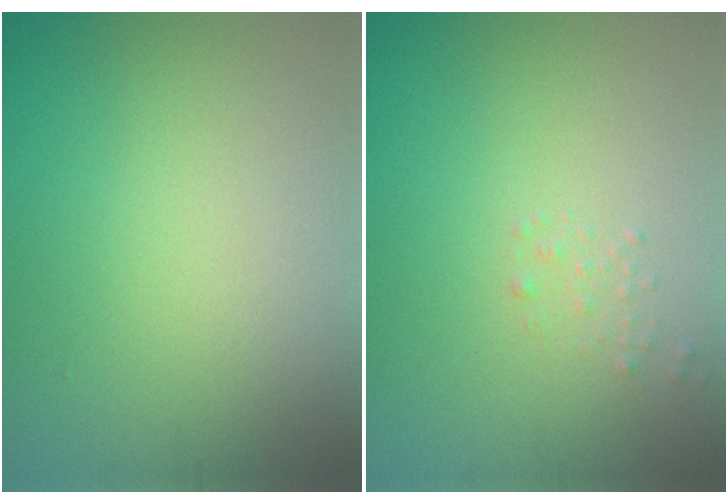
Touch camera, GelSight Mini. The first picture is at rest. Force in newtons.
{"total": 0.6, "press": 0.6, "slide": 0.1}